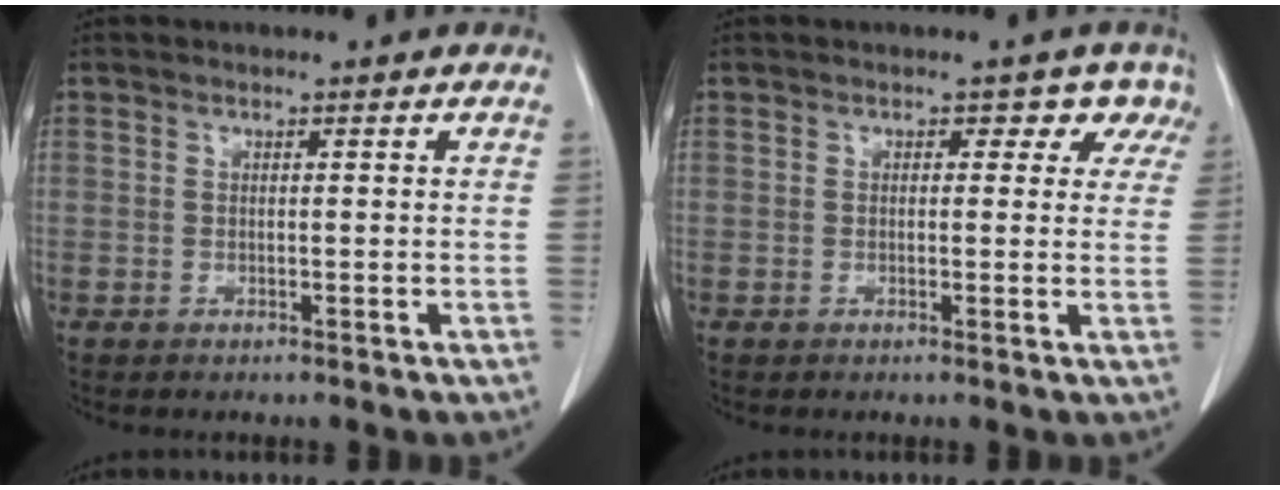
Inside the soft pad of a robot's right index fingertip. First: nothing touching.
{"total": 3.4, "force": [2.2, 2.5, 0.8], "torque": [0.014, -0.001, 0.002]}